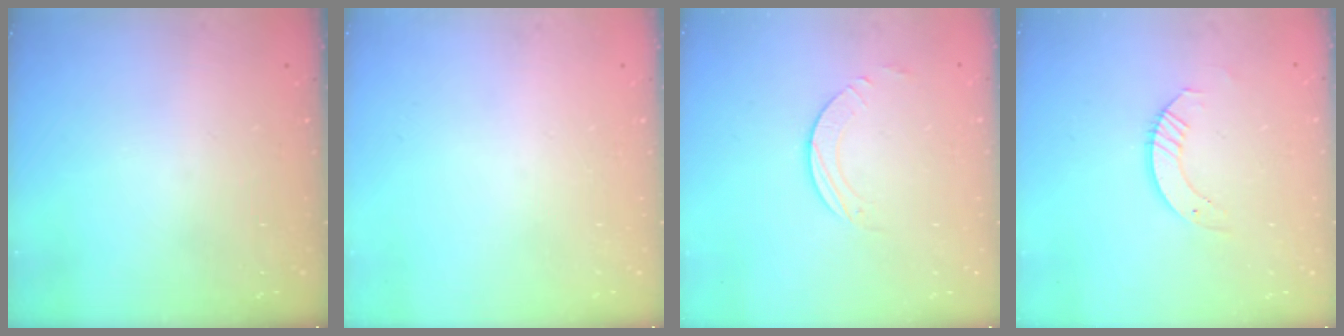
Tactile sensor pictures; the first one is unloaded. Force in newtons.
{"total": 0.0}
{"total": 2.3, "press": 2.3, "slide": 0.2}
{"total": 4.8, "press": 4.8, "slide": 0.5}